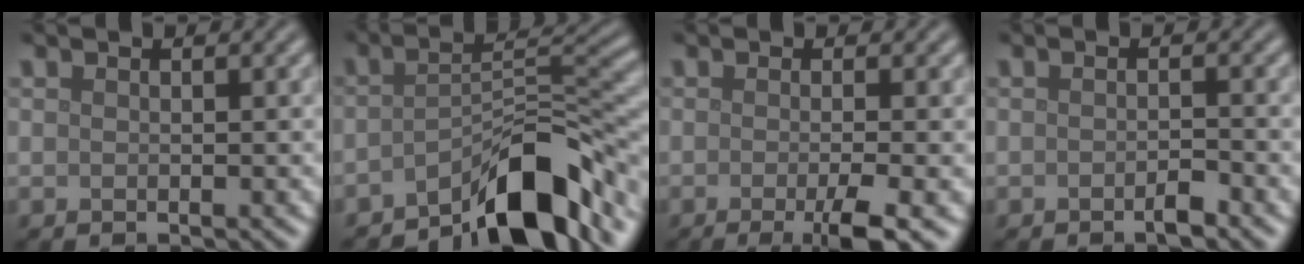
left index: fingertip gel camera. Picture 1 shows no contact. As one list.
[{"total": 8.4, "force": [-5.6, 2.1, 5.9], "torque": [-0.078, 0.014, -0.093]}, {"total": 4.1, "force": [-1.5, 0.8, 3.7], "torque": [-0.055, -0.008, -0.028]}, {"total": 1.3, "force": [-0.9, 0.2, 0.9], "torque": [-0.016, -0.003, -0.016]}]